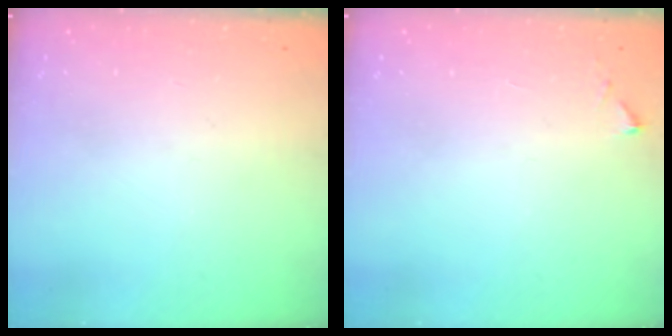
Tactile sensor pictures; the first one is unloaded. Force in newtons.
{"total": 4.8, "press": 4.8, "slide": 0.6}